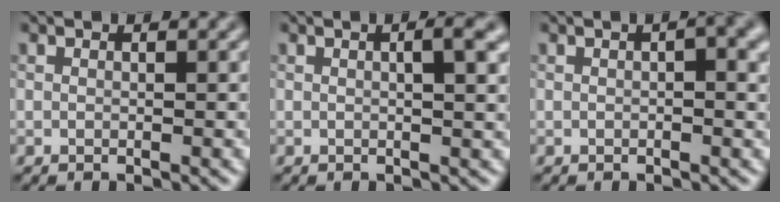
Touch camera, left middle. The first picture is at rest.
{"total": 2.8, "force": [0.7, 0.7, 2.7], "torque": [-0.032, 0.006, 0.008]}
{"total": 2.5, "force": [0.4, 0.5, 2.4], "torque": [-0.032, 0.006, 0.004]}